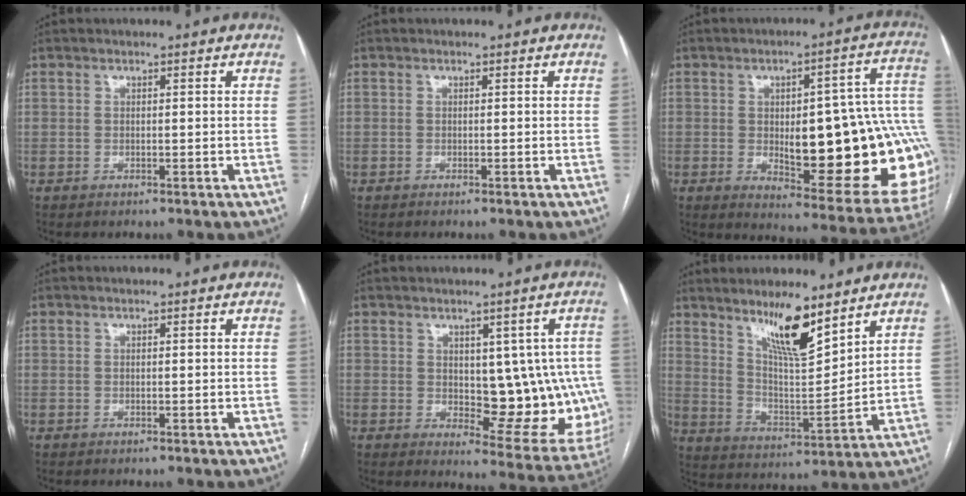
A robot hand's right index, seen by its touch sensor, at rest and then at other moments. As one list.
[{"total": 0.0}, {"total": 24.4, "force": [-2.4, 6.2, 23.5], "torque": [-0.212, 0.022, -0.009]}, {"total": 0.0}, {"total": 12.5, "force": [0.1, 6.1, 10.9], "torque": [-0.105, 0.002, 0.017]}, {"total": 10.9, "force": [7.5, 2.1, 7.7], "torque": [-0.137, -0.007, 0.137]}]